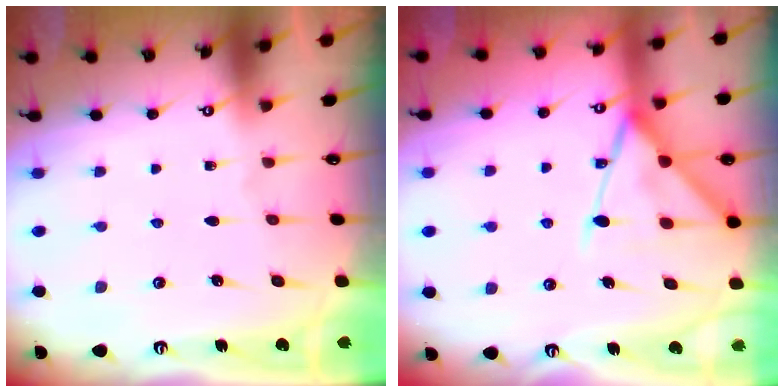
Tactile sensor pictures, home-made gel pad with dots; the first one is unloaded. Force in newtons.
{"total": 14.8, "press": 14.7, "slide": 1.2}